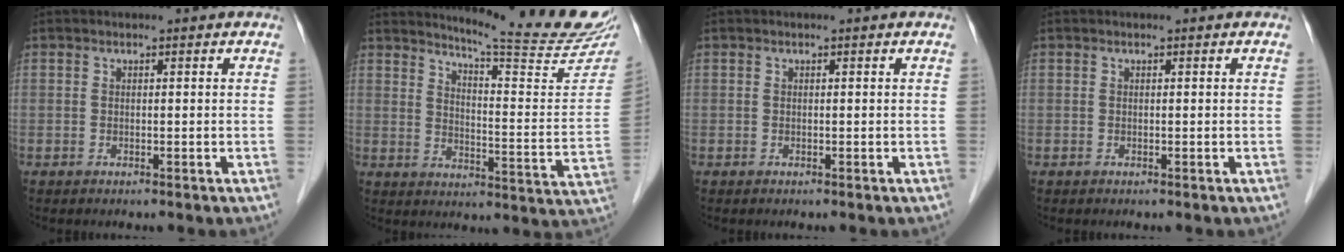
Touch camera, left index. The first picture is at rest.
{"total": 16.9, "force": [15.8, -0.8, 5.8], "torque": [-0.085, -0.117, 0.185]}
{"total": 0.0}
{"total": 0.0}